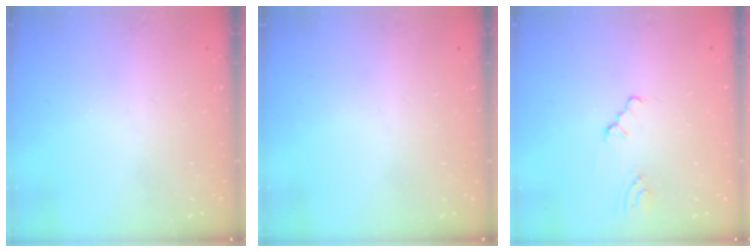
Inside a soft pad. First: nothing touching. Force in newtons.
{"total": 0.0}
{"total": 1.0, "press": 0.9, "slide": 0.3}